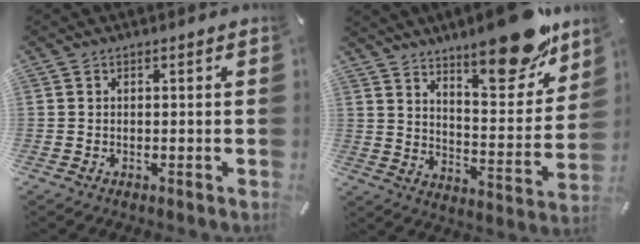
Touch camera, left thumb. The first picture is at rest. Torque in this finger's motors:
{"motor_torque": [0.83, 0.46, 1.38, -1.39, 0.22]}